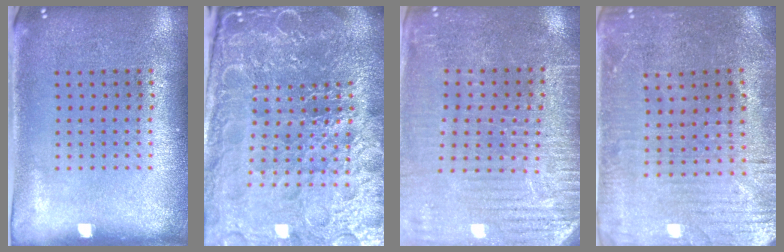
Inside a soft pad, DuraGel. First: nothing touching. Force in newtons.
{"total": 6.9, "press": 6.0, "slide": 3.2}
{"total": 3.4, "press": 3.4, "slide": 0.6}
{"total": 1.4, "press": 1.3, "slide": 0.5}